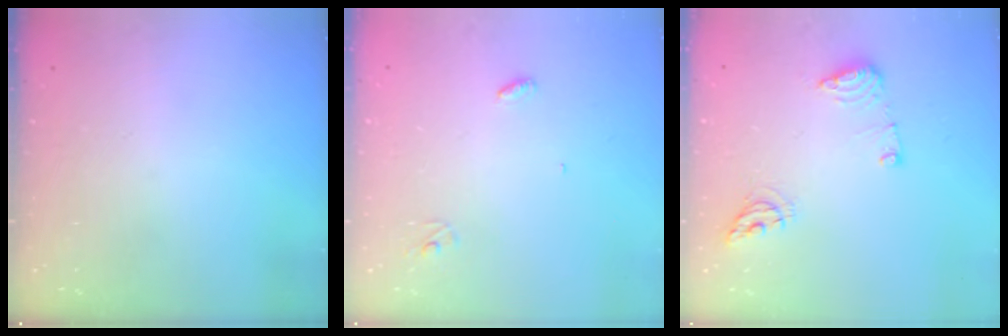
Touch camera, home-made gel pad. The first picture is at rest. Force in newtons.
{"total": 3.2, "press": 3.2, "slide": 0.3}
{"total": 9.0, "press": 8.9, "slide": 0.9}